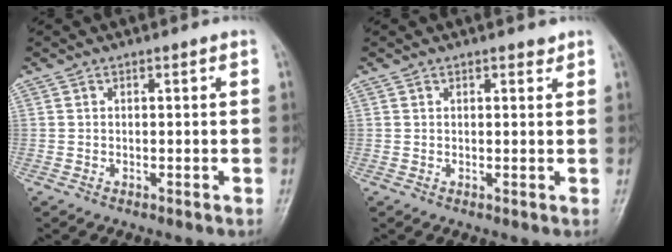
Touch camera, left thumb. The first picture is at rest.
{"total": 1.3, "force": [1.0, 0.6, 0.5], "torque": [-0.001, -0.006, 0.012]}